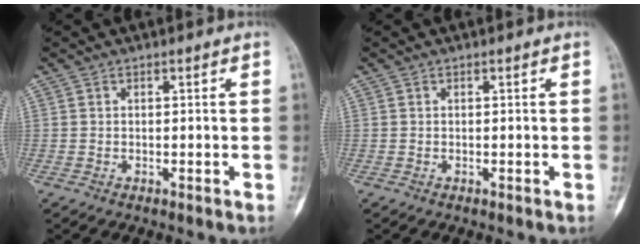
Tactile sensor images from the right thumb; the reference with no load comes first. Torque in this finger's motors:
{"motor_torque": [0.04, 0.04, 0.11, -0.11, 0.02]}